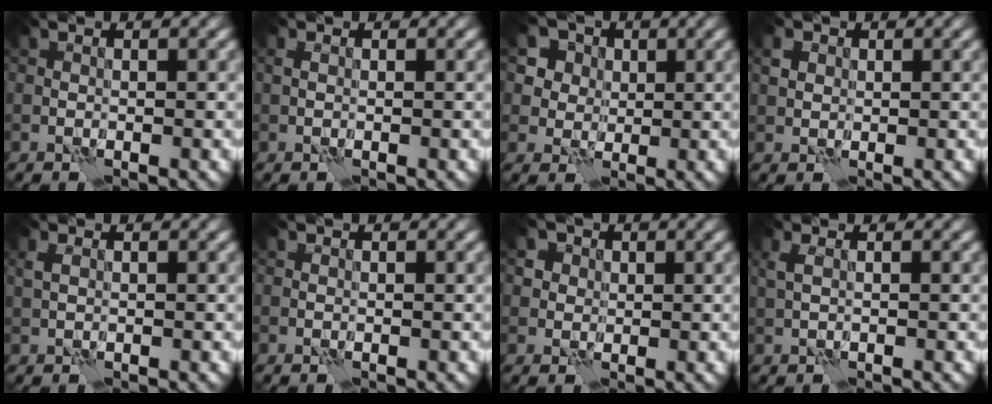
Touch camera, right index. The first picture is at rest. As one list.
[{"total": 0.7, "force": [0.1, 0.5, 0.5], "torque": [-0.010, 0.001, 0.002]}, {"total": 6.1, "force": [2.9, 4.9, 2.2], "torque": [-0.052, 0.001, 0.039]}, {"total": 1.5, "force": [0.5, 1.3, 0.6], "torque": [-0.011, 0.002, 0.008]}, {"total": 1.0, "force": [0.3, 0.6, 0.7], "torque": [-0.019, 0.003, 0.006]}, {"total": 0.0}, {"total": 4.3, "force": [1.9, 3.4, 1.7], "torque": [-0.025, 0.012, 0.015]}, {"total": 1.2, "force": [0.4, 0.4, 1.0], "torque": [-0.021, 0.003, 0.010]}]